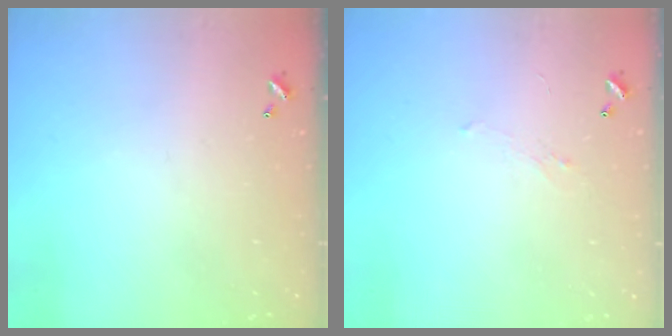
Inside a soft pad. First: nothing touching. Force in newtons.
{"total": 1.3, "press": 1.1, "slide": 0.7}